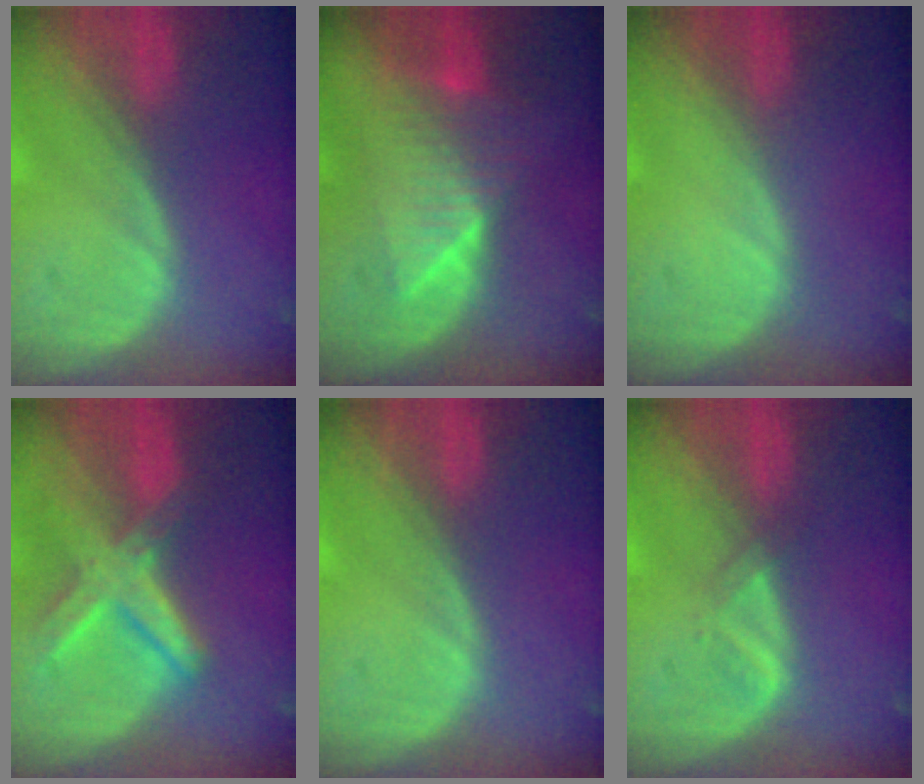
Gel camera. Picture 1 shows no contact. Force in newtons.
{"total": 7.8, "press": 7.4, "slide": 2.6}
{"total": 0.0}
{"total": 8.3, "press": 7.1, "slide": 4.3}
{"total": 0.0}
{"total": 1.8, "press": 1.7, "slide": 0.3}